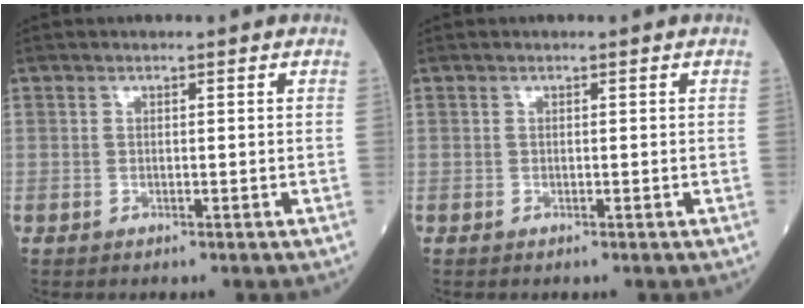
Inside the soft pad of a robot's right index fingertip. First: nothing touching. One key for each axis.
{"total": 0.0}